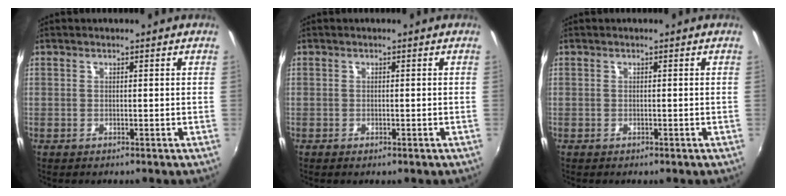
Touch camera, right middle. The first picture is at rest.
{"total": 0.6, "force": [-0.5, 0.1, 0.4], "torque": [-0.007, -0.004, -0.009]}
{"total": 0.0}